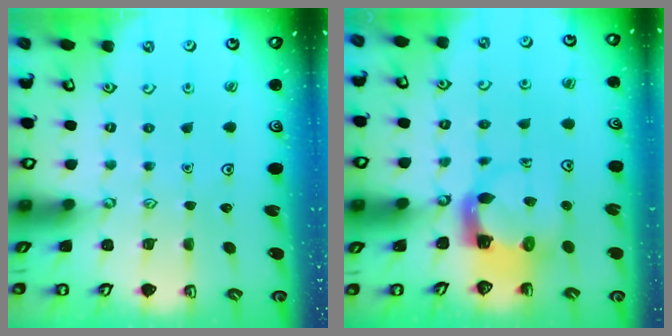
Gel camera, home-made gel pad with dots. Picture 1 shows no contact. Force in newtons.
{"total": 3.9, "press": 3.9, "slide": 0.6}